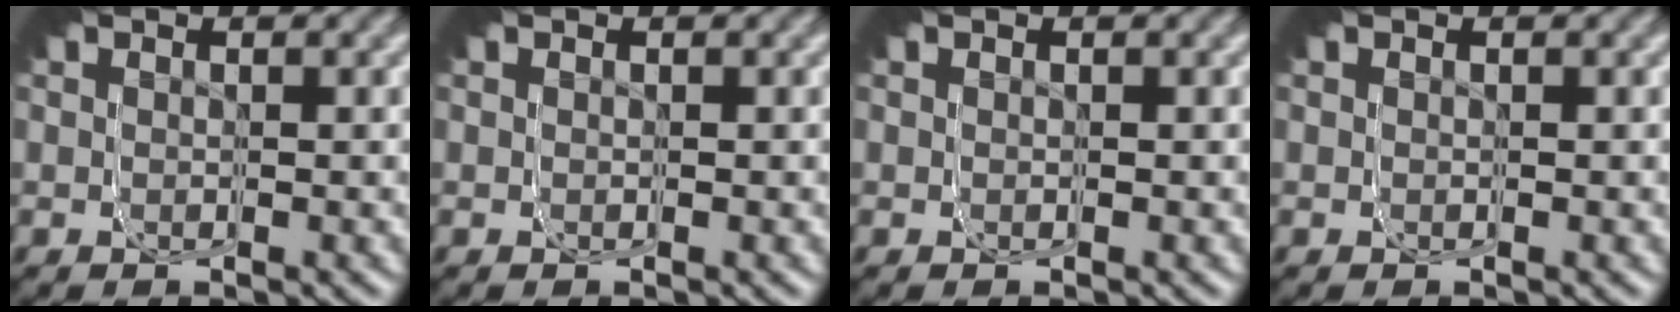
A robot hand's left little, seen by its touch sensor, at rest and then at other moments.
{"total": 0.0}
{"total": 0.0}
{"total": 0.0}